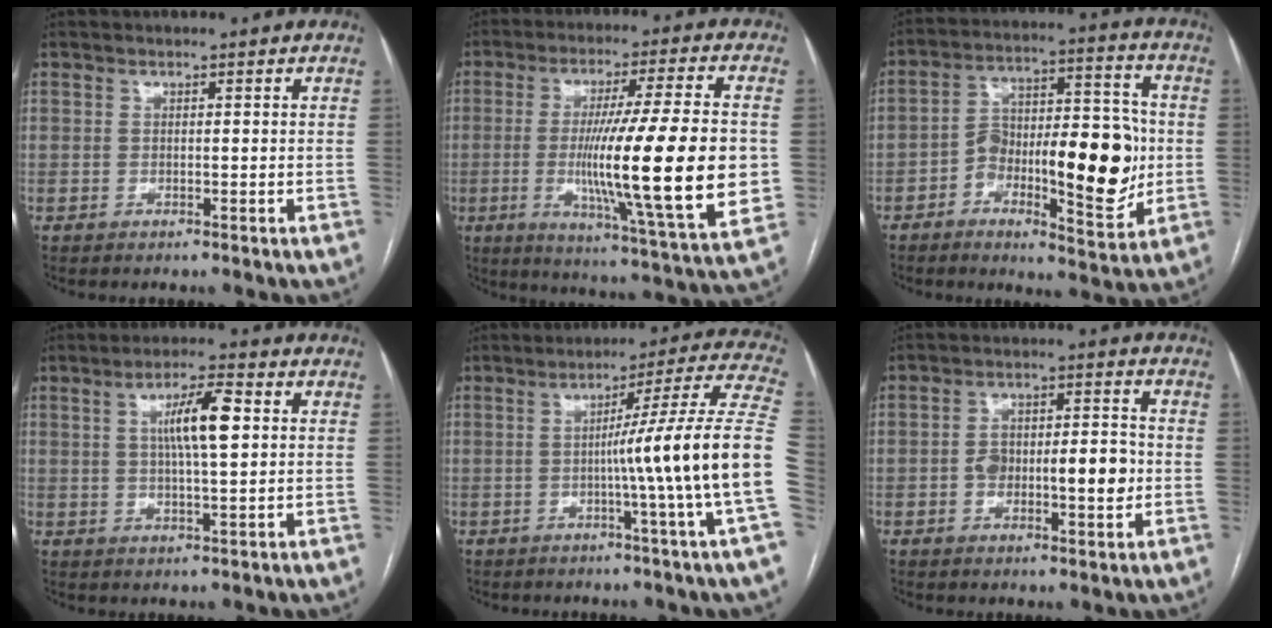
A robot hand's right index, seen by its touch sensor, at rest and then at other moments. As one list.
[{"total": 23.0, "force": [-2.0, 0.6, 22.9], "torque": [-0.335, -0.020, -0.033]}, {"total": 17.3, "force": [-3.0, 5.8, 16.0], "torque": [-0.243, 0.027, -0.040]}, {"total": 7.8, "force": [1.7, 1.0, 7.6], "torque": [-0.135, 0.009, 0.029]}, {"total": 18.4, "force": [-2.8, -3.5, 17.8], "torque": [-0.211, 0.004, -0.053]}, {"total": 9.5, "force": [-1.4, 3.6, 8.7], "torque": [-0.144, 0.019, -0.017]}]